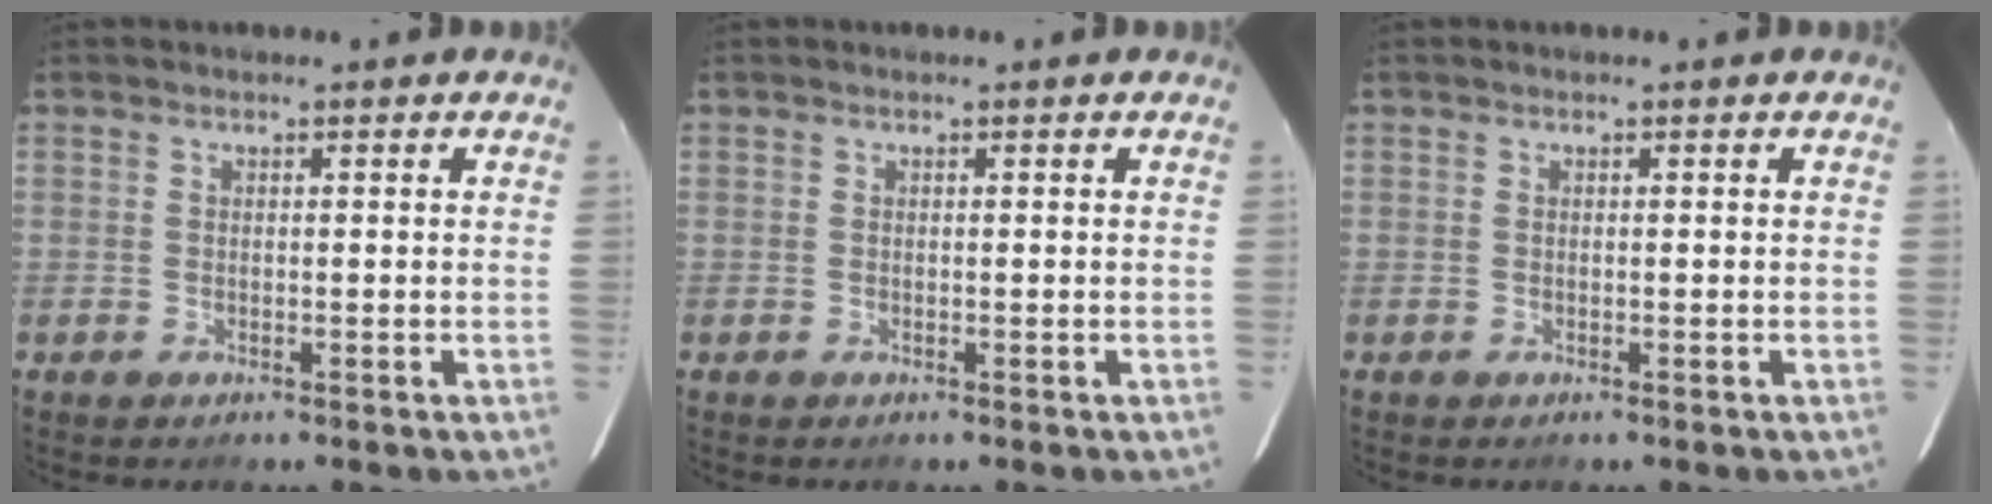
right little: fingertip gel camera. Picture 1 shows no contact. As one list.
[{"total": 0.0}, {"total": 0.0}]